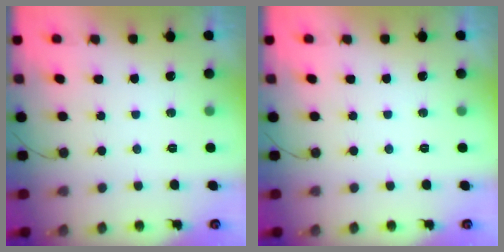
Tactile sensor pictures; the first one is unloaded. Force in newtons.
{"total": 0.0}